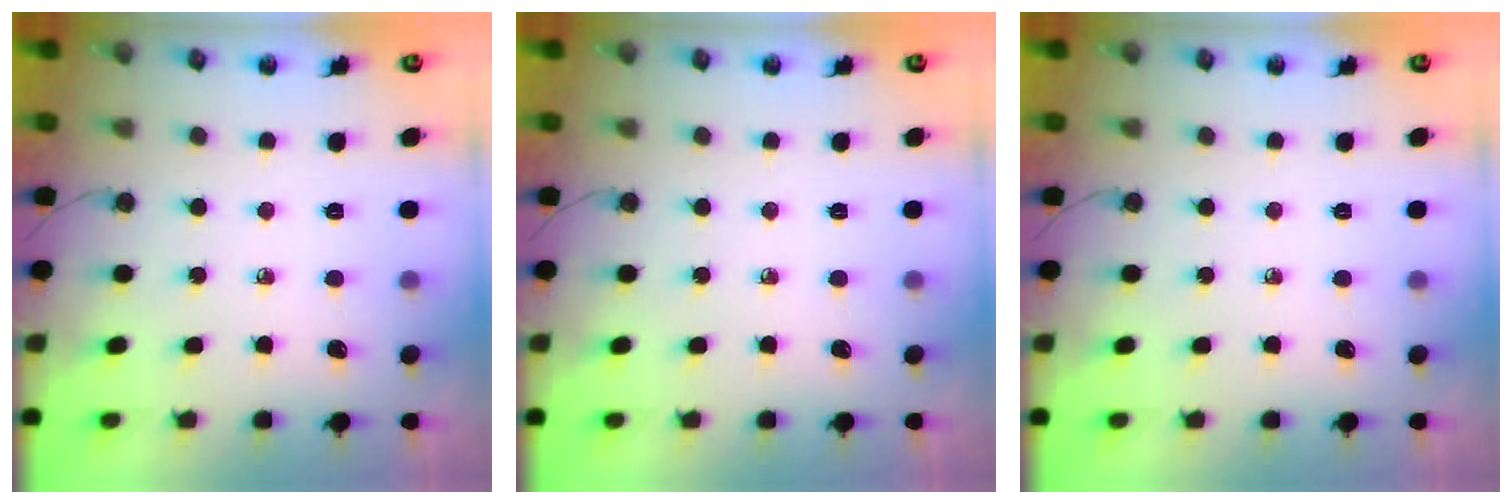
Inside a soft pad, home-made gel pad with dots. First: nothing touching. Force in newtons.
{"total": 0.0}
{"total": 0.0}